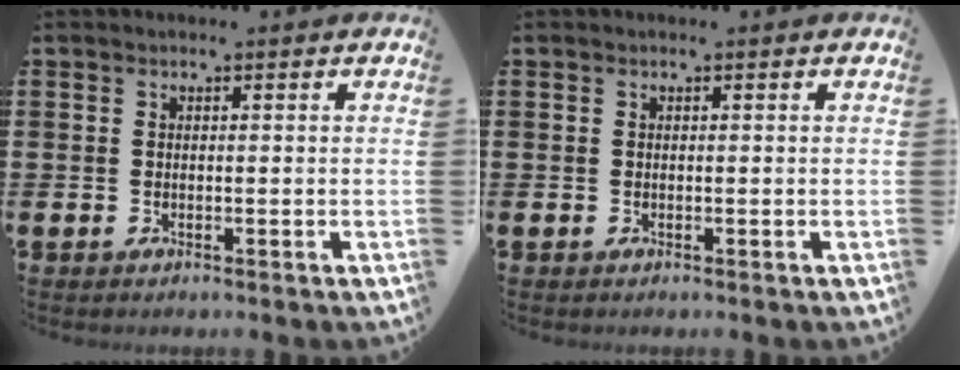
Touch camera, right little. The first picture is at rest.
{"total": 0.0}